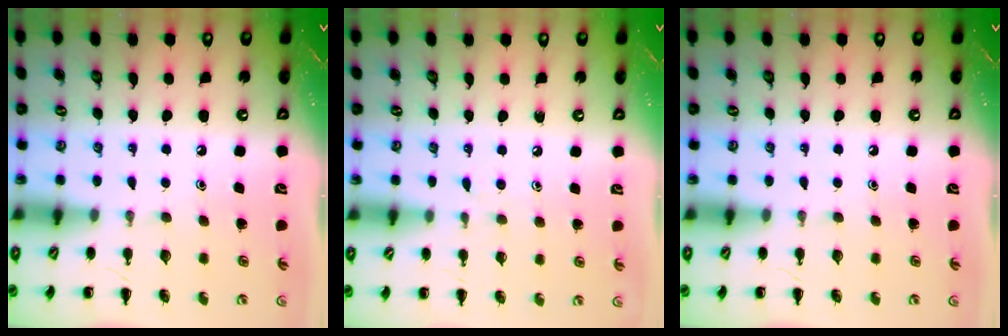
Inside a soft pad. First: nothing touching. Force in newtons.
{"total": 2.7, "press": 2.4, "slide": 1.4}
{"total": 0.0}